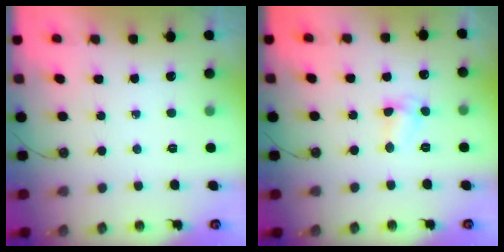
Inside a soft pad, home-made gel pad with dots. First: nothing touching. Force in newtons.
{"total": 5.2, "press": 5.2, "slide": 0.6}